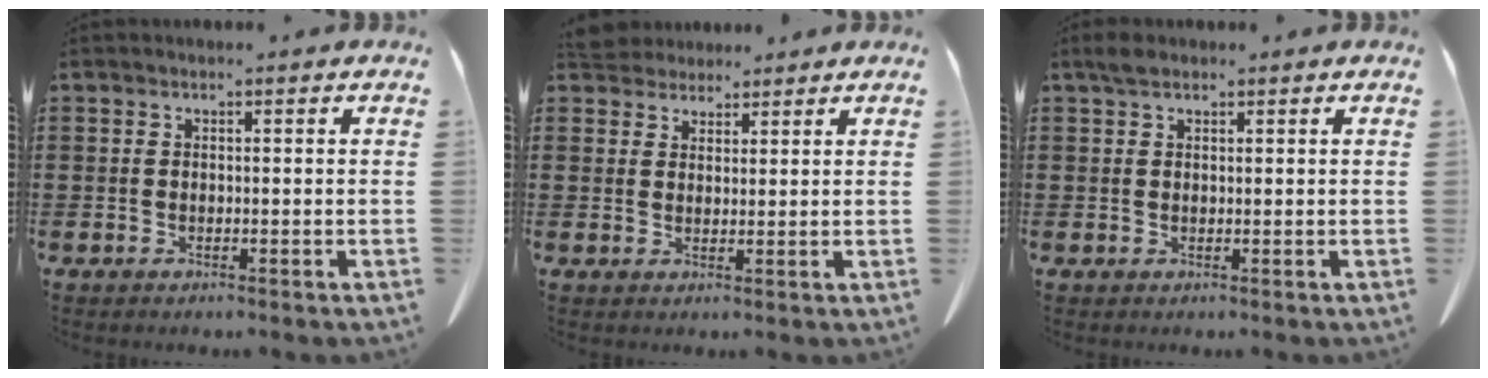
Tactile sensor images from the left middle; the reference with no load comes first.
{"total": 3.6, "force": [3.4, 0.9, 0.2], "torque": [-0.016, -0.007, 0.068]}
{"total": 1.8, "force": [1.4, 0.8, 0.9], "torque": [-0.022, 0.003, 0.027]}